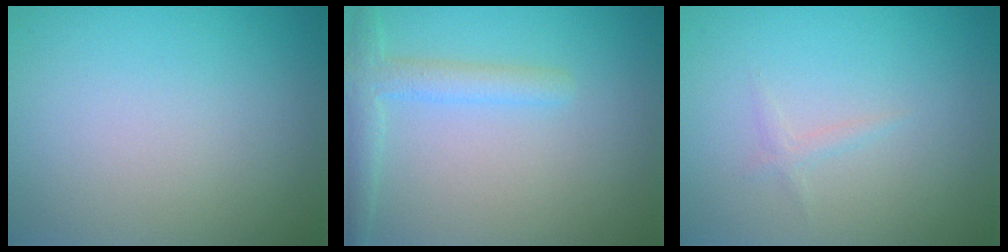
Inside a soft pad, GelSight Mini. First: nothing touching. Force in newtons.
{"total": 2.6, "press": 2.6, "slide": 0.2}
{"total": 0.7, "press": 0.7, "slide": 0.0}